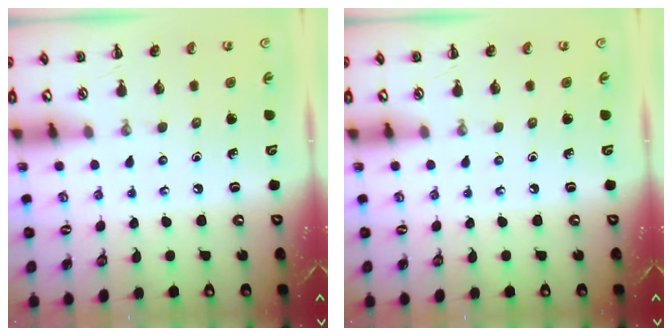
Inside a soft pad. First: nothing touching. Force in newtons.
{"total": 0.0}